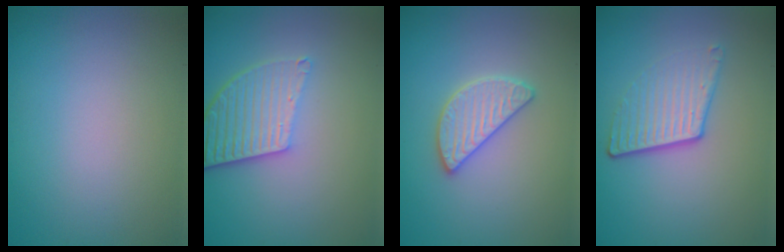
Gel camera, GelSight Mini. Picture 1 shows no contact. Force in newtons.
{"total": 5.2, "press": 3.8, "slide": 3.6}
{"total": 2.6, "press": 2.6, "slide": 0.2}
{"total": 4.0, "press": 2.7, "slide": 3.0}